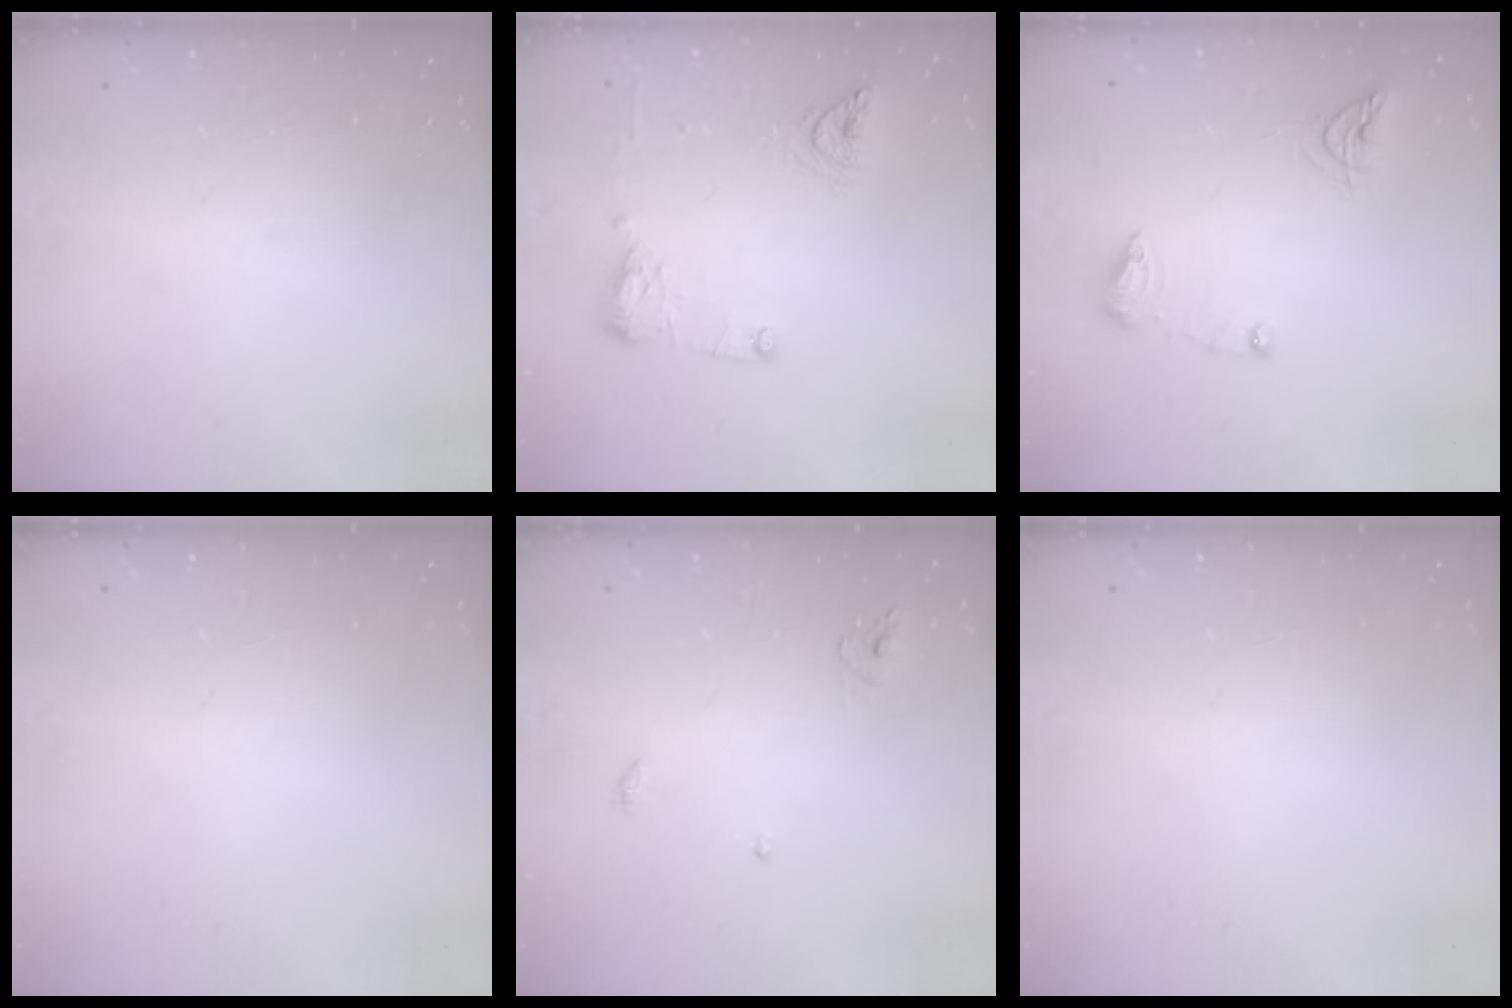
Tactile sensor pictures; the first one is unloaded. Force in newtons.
{"total": 13.7, "press": 12.7, "slide": 5.1}
{"total": 9.5, "press": 9.5, "slide": 0.9}
{"total": 0.9, "press": 0.9, "slide": 0.1}
{"total": 3.9, "press": 3.9, "slide": 0.2}
{"total": 0.9, "press": 0.9, "slide": 0.1}